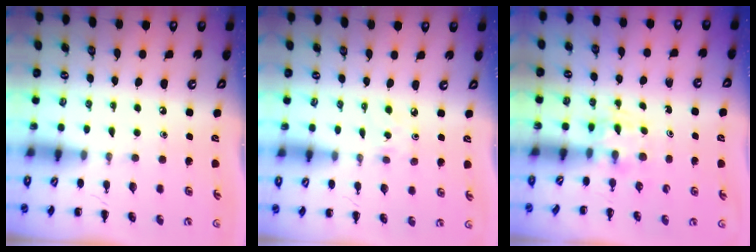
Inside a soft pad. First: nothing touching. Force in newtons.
{"total": 2.1, "press": 2.0, "slide": 0.7}
{"total": 2.8, "press": 2.6, "slide": 1.1}